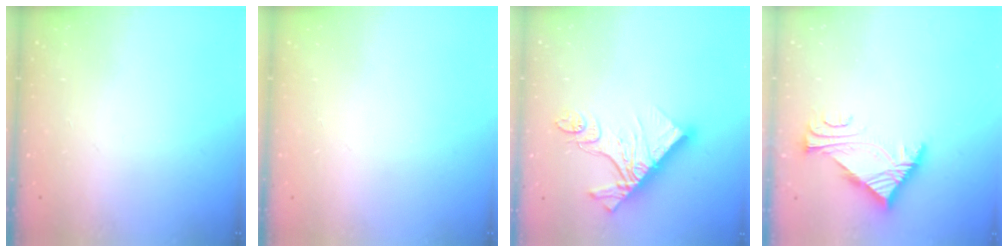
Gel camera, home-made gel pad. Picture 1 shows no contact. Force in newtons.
{"total": 0.0}
{"total": 15.3, "press": 15.3, "slide": 1.3}
{"total": 5.8, "press": 5.7, "slide": 0.8}